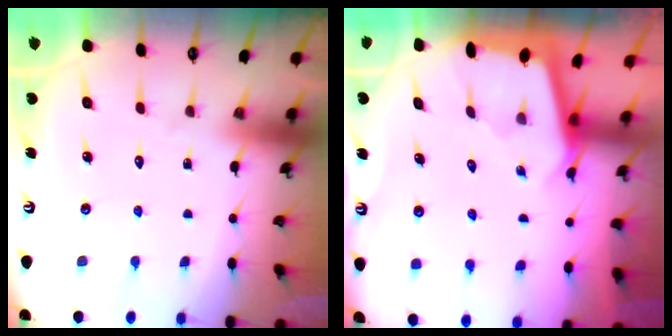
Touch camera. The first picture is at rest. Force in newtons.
{"total": 1.9, "press": 1.9, "slide": 0.2}